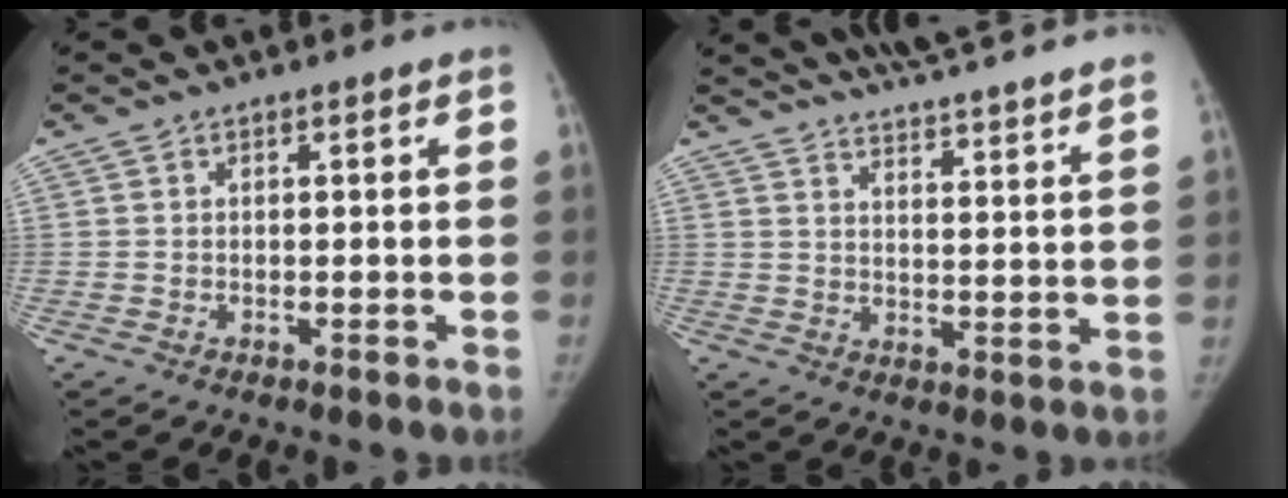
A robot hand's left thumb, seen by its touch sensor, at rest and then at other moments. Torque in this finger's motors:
{"motor_torque": [2.38, -2.63, 1.30, -1.47, 0.00]}